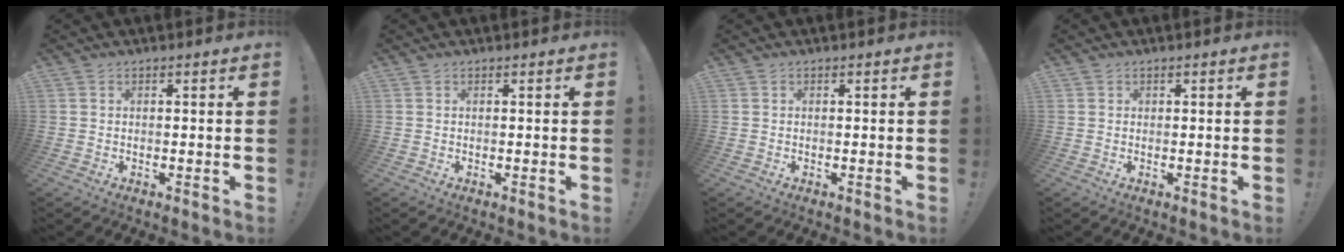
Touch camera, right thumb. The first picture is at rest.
{"total": 0.0}
{"total": 0.0}
{"total": 0.6, "force": [0.4, 0.5, -0.1], "torque": [0.005, 0.000, 0.007]}